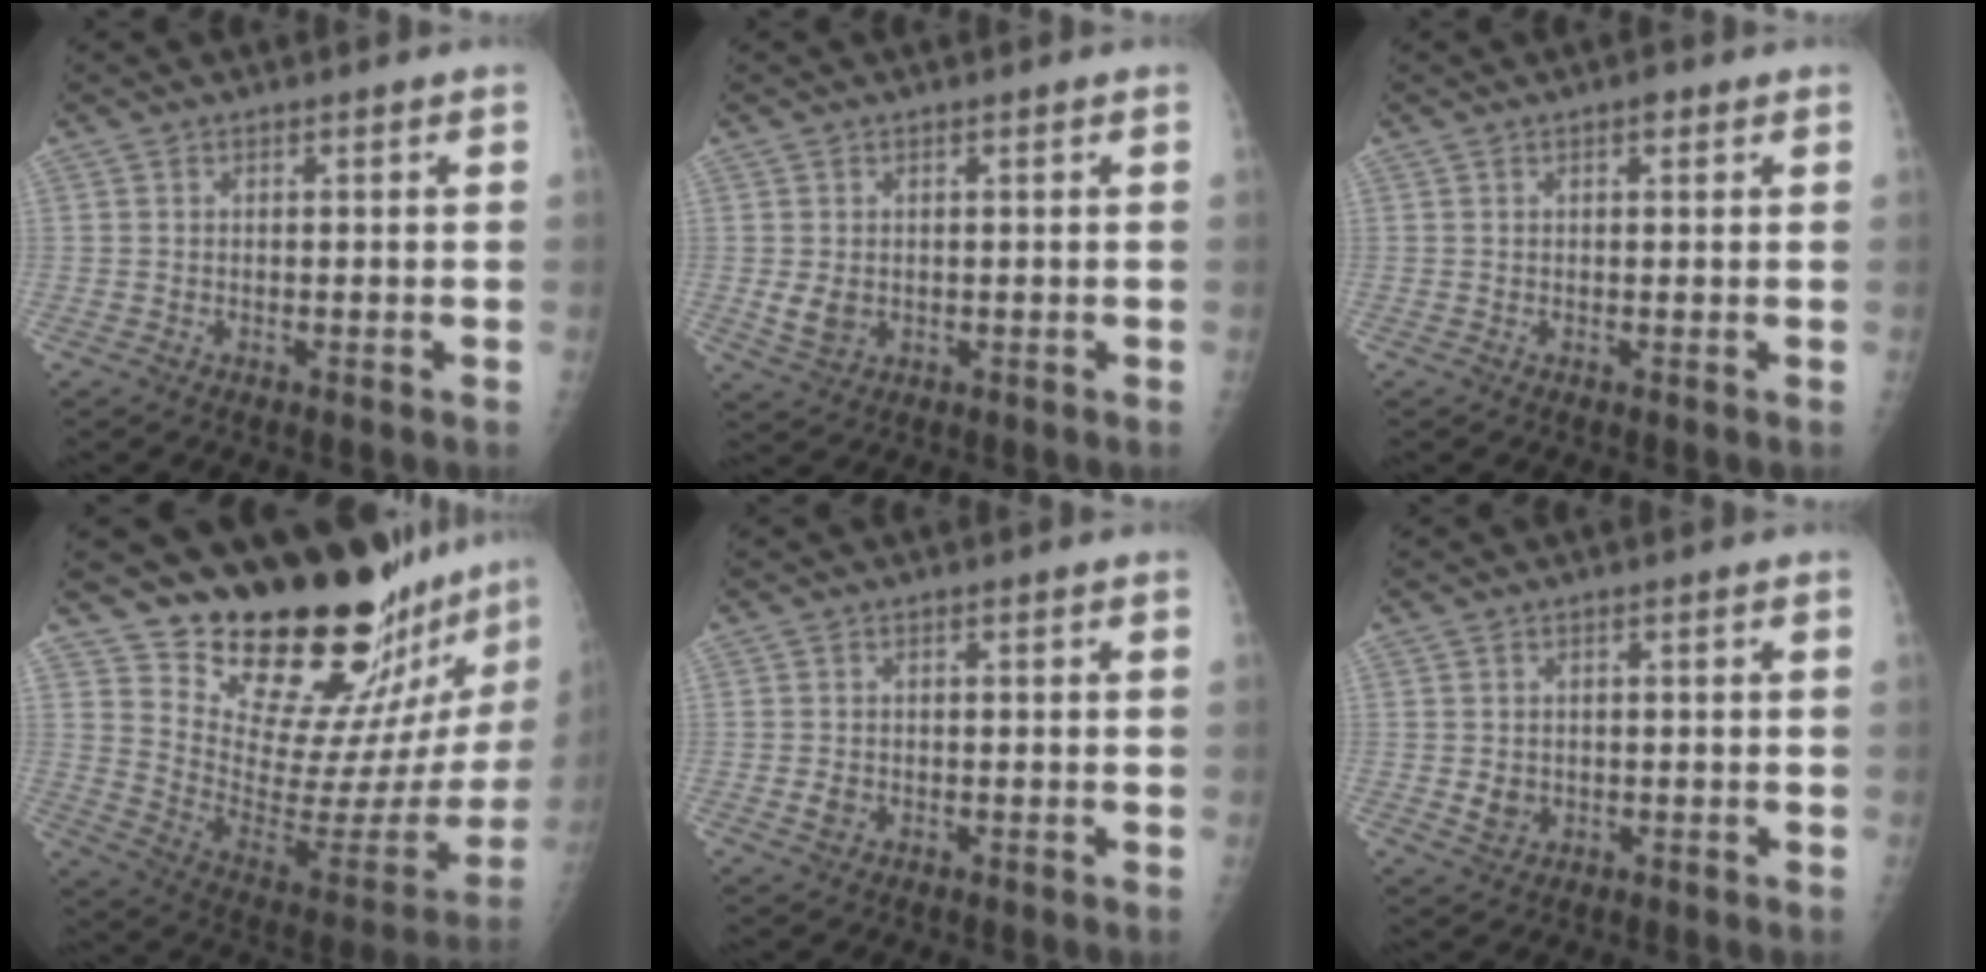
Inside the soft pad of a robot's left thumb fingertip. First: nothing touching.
{"total": 3.3, "force": [0.1, 2.7, 2.0], "torque": [-0.031, -0.007, 0.012]}
{"total": 1.3, "force": [0.8, 0.6, 0.9], "torque": [-0.008, -0.001, 0.008]}
{"total": 24.4, "force": [21.9, 4.6, 9.7], "torque": [-0.104, -0.215, 0.315]}
{"total": 1.5, "force": [-0.3, 1.3, 0.8], "torque": [-0.010, 0.001, -0.002]}
{"total": 2.6, "force": [-0.1, 2.3, 1.2], "torque": [-0.012, -0.001, 0.008]}